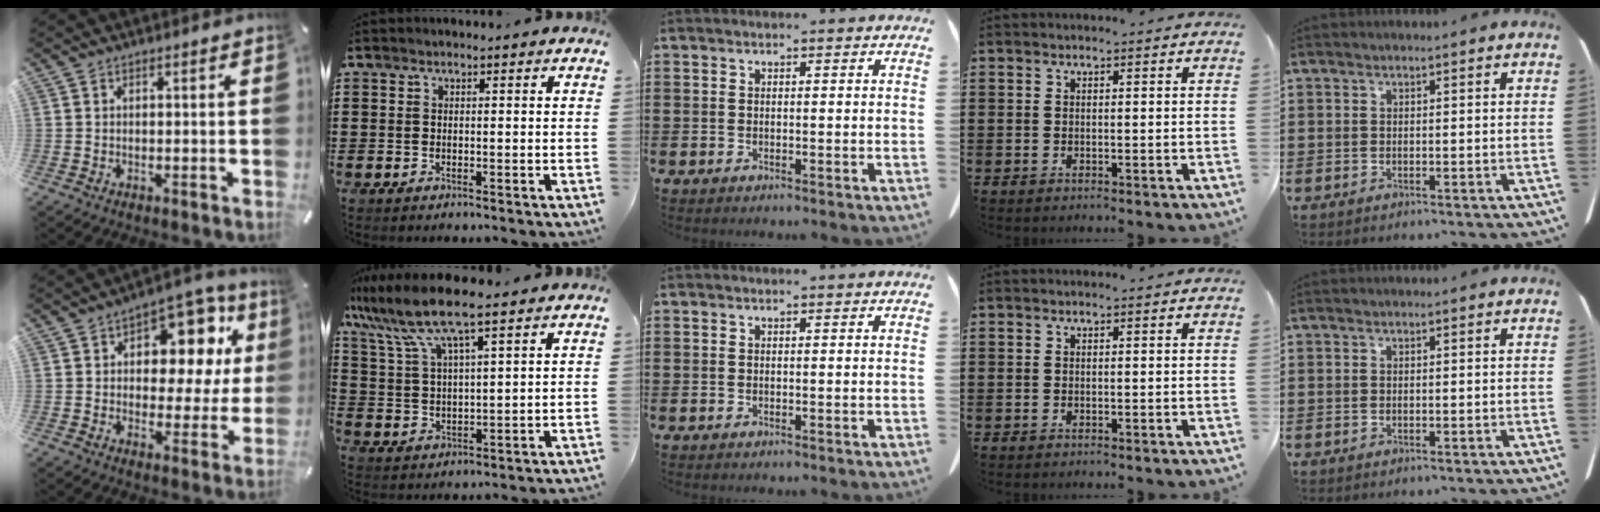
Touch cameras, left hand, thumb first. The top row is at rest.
{"thumb": {"total": 13.3, "force": [6.0, 8.4, 8.4], "torque": [-0.106, -0.047, 0.104]}, "index": {"total": 9.2, "force": [7.1, 0.9, 5.8], "torque": [-0.134, -0.023, 0.124]}}